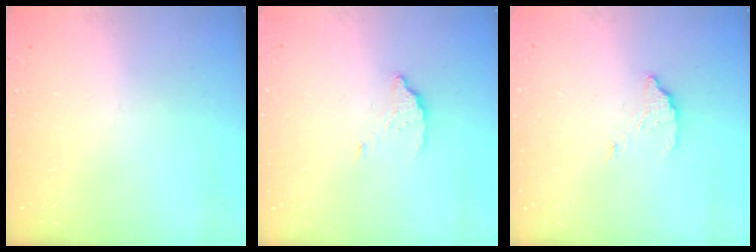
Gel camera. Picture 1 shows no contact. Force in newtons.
{"total": 2.9, "press": 2.9, "slide": 0.2}
{"total": 2.9, "press": 2.9, "slide": 0.2}